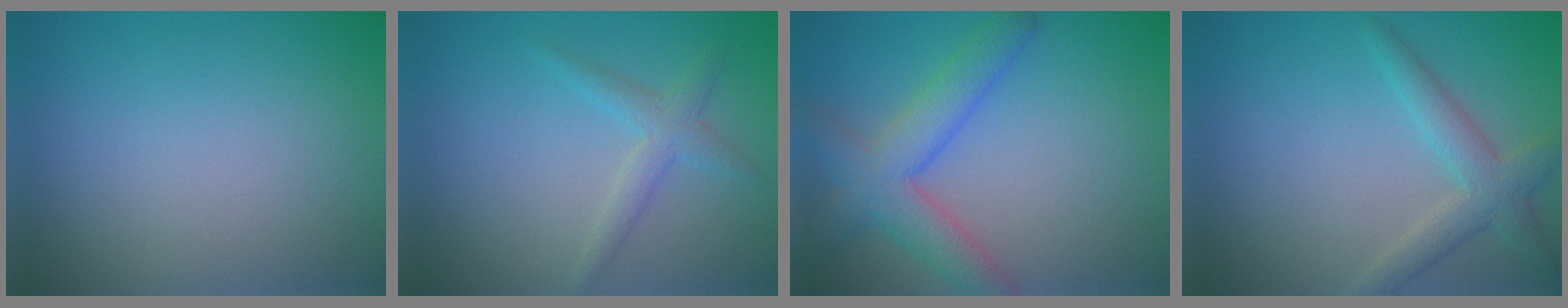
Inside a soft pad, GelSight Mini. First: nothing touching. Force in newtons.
{"total": 2.1, "press": 2.1, "slide": 0.1}
{"total": 5.4, "press": 5.4, "slide": 0.3}
{"total": 3.1, "press": 3.1, "slide": 0.1}